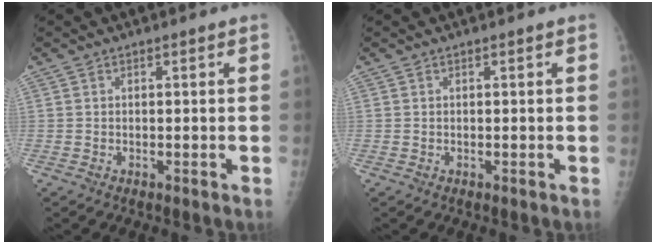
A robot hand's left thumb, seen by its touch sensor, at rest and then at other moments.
{"total": 0.0}